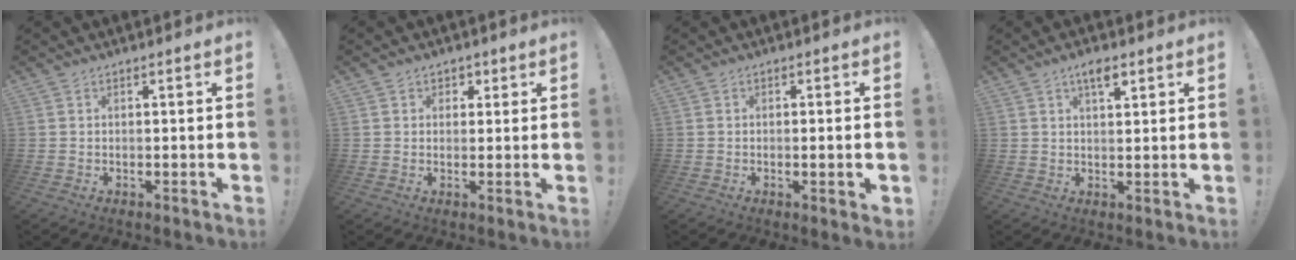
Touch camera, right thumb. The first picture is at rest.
{"total": 2.8, "force": [1.1, 2.6, 0.5], "torque": [0.003, -0.001, 0.016]}
{"total": 2.4, "force": [-0.5, 0.1, 2.3], "torque": [-0.033, -0.005, -0.008]}
{"total": 4.3, "force": [2.4, 1.4, 3.3], "torque": [-0.042, -0.011, 0.035]}